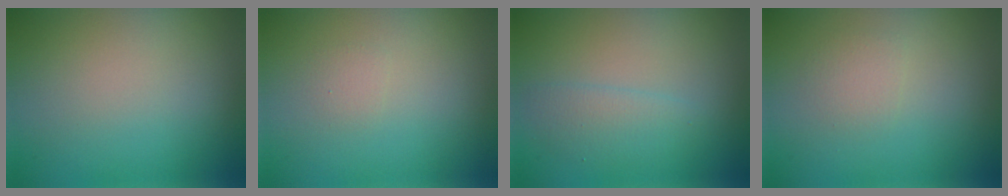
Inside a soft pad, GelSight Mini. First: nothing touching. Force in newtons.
{"total": 0.6, "press": 0.6, "slide": 0.1}
{"total": 2.0, "press": 2.0, "slide": 0.1}
{"total": 1.2, "press": 1.2, "slide": 0.0}